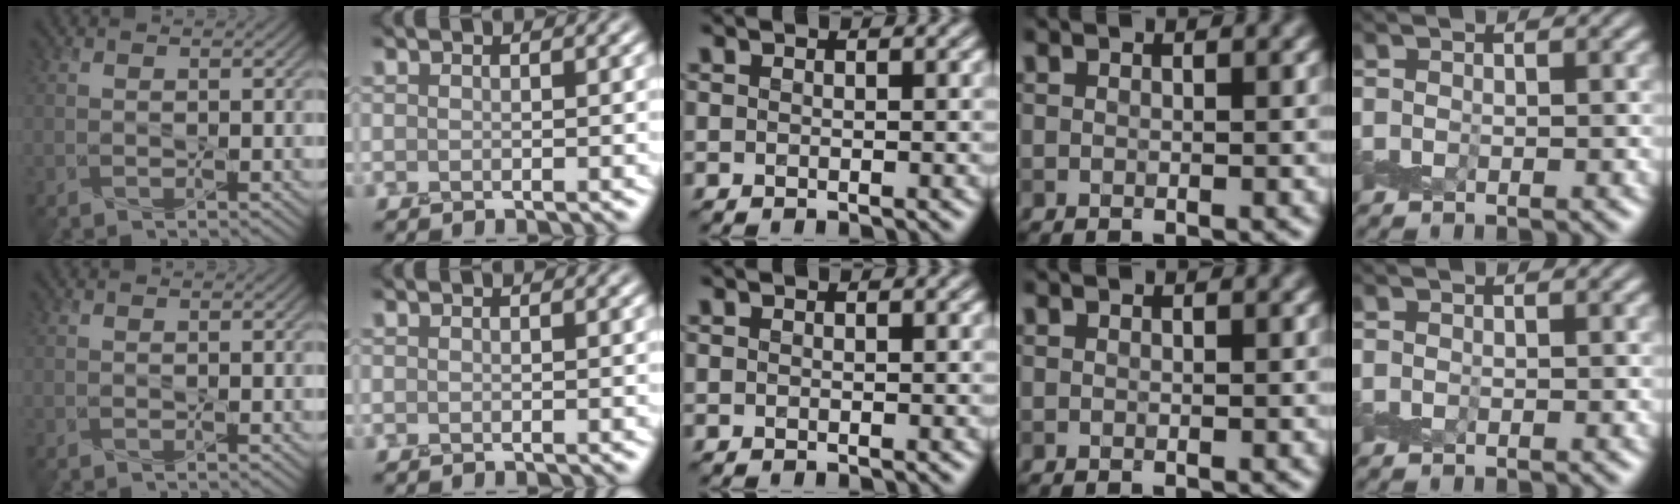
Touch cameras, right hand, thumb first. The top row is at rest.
{}